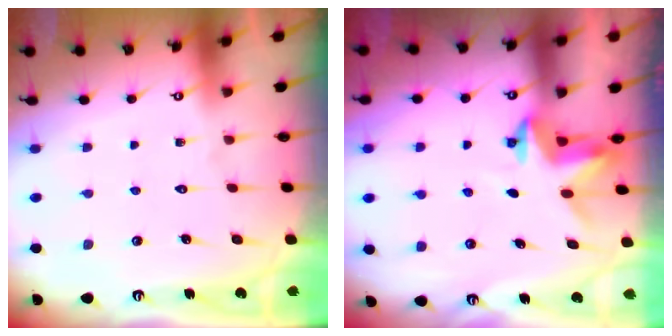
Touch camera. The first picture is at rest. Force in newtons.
{"total": 3.0, "press": 3.0, "slide": 0.2}